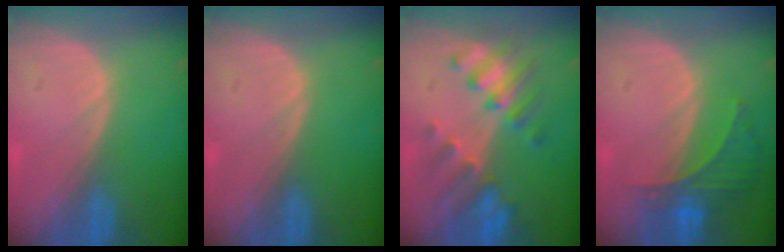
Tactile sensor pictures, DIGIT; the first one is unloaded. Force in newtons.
{"total": 0.0}
{"total": 7.5, "press": 7.5, "slide": 0.5}
{"total": 6.2, "press": 5.8, "slide": 2.2}